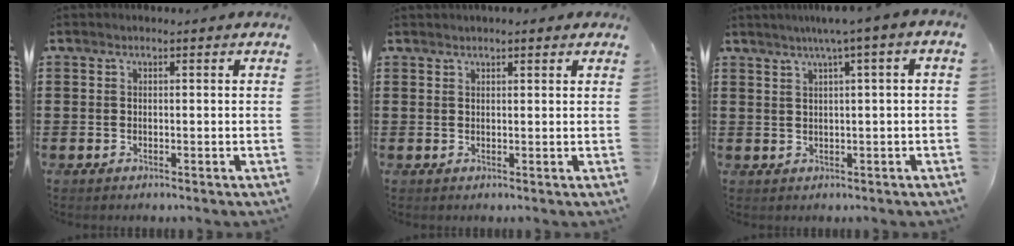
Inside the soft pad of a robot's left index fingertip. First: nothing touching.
{"total": 1.3, "force": [1.2, 0.2, 0.6], "torque": [-0.012, 0.002, 0.023]}
{"total": 2.9, "force": [0.7, -0.4, 2.8], "torque": [-0.052, -0.003, 0.008]}